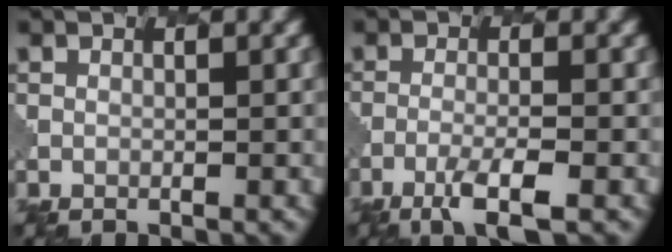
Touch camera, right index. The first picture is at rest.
{"total": 3.5, "force": [-2.2, 0.6, 2.7], "torque": [-0.054, -0.004, -0.046]}